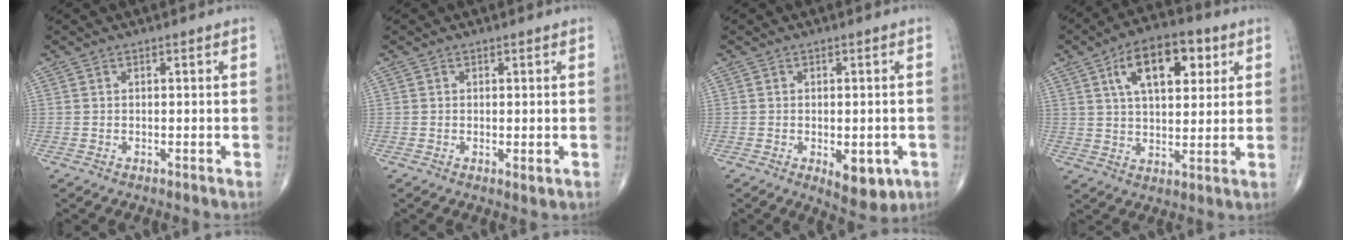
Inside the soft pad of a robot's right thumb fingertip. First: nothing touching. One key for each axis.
{"total": 1.0, "fx": -0.1, "fy": 0.4, "fz": 1.0, "tx": -0.015, "ty": -0.006, "tz": -0.002}
{"total": 6.8, "fx": -2.2, "fy": 3.4, "fz": 5.6, "tx": -0.057, "ty": -0.005, "tz": -0.019}
{"total": 14.2, "fx": 5.6, "fy": 7.2, "fz": 10.9, "tx": -0.147, "ty": -0.005, "tz": 0.089}